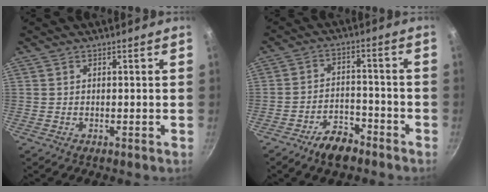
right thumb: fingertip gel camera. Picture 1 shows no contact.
{"total": 7.4, "force": [-5.4, 3.4, 3.6], "torque": [-0.051, 0.041, -0.091]}